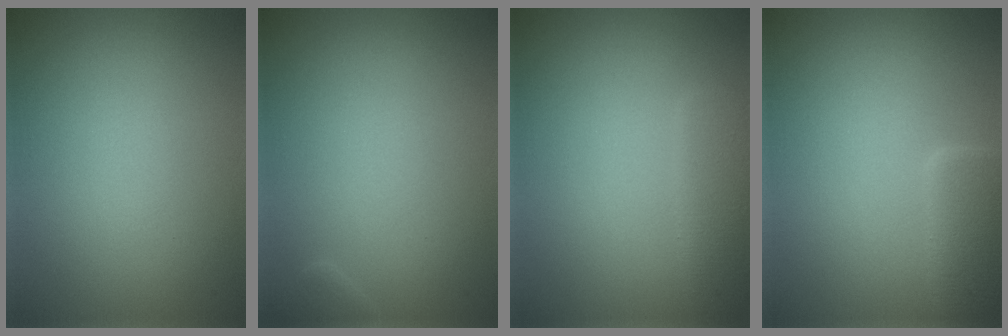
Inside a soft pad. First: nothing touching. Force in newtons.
{"total": 0.8, "press": 0.8, "slide": 0.1}
{"total": 2.5, "press": 2.5, "slide": 0.1}
{"total": 4.2, "press": 4.2, "slide": 0.1}